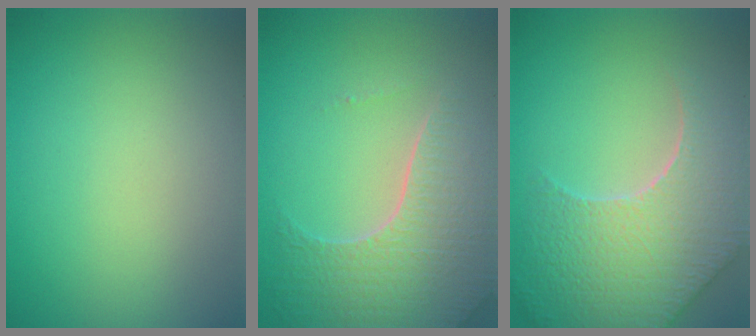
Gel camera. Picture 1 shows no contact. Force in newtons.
{"total": 6.0, "press": 4.8, "slide": 3.5}
{"total": 8.9, "press": 6.4, "slide": 6.3}